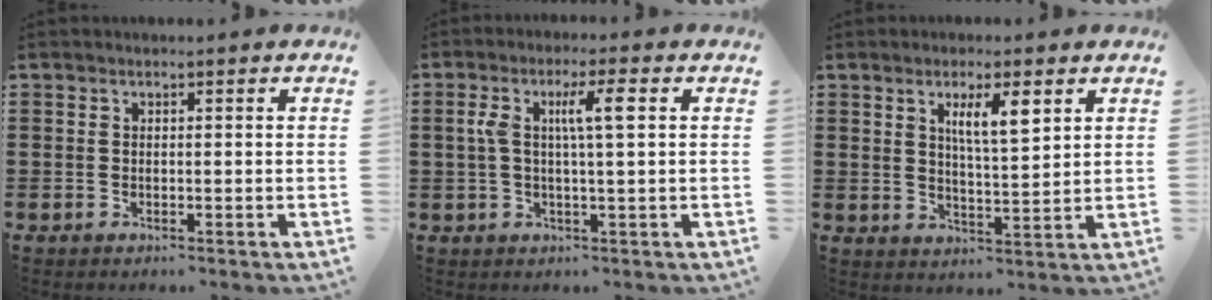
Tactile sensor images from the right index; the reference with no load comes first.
{"total": 6.2, "force": [1.3, 0.9, 6.0], "torque": [-0.125, 0.000, 0.015]}
{"total": 5.5, "force": [2.6, 1.3, 4.7], "torque": [-0.093, 0.003, 0.040]}